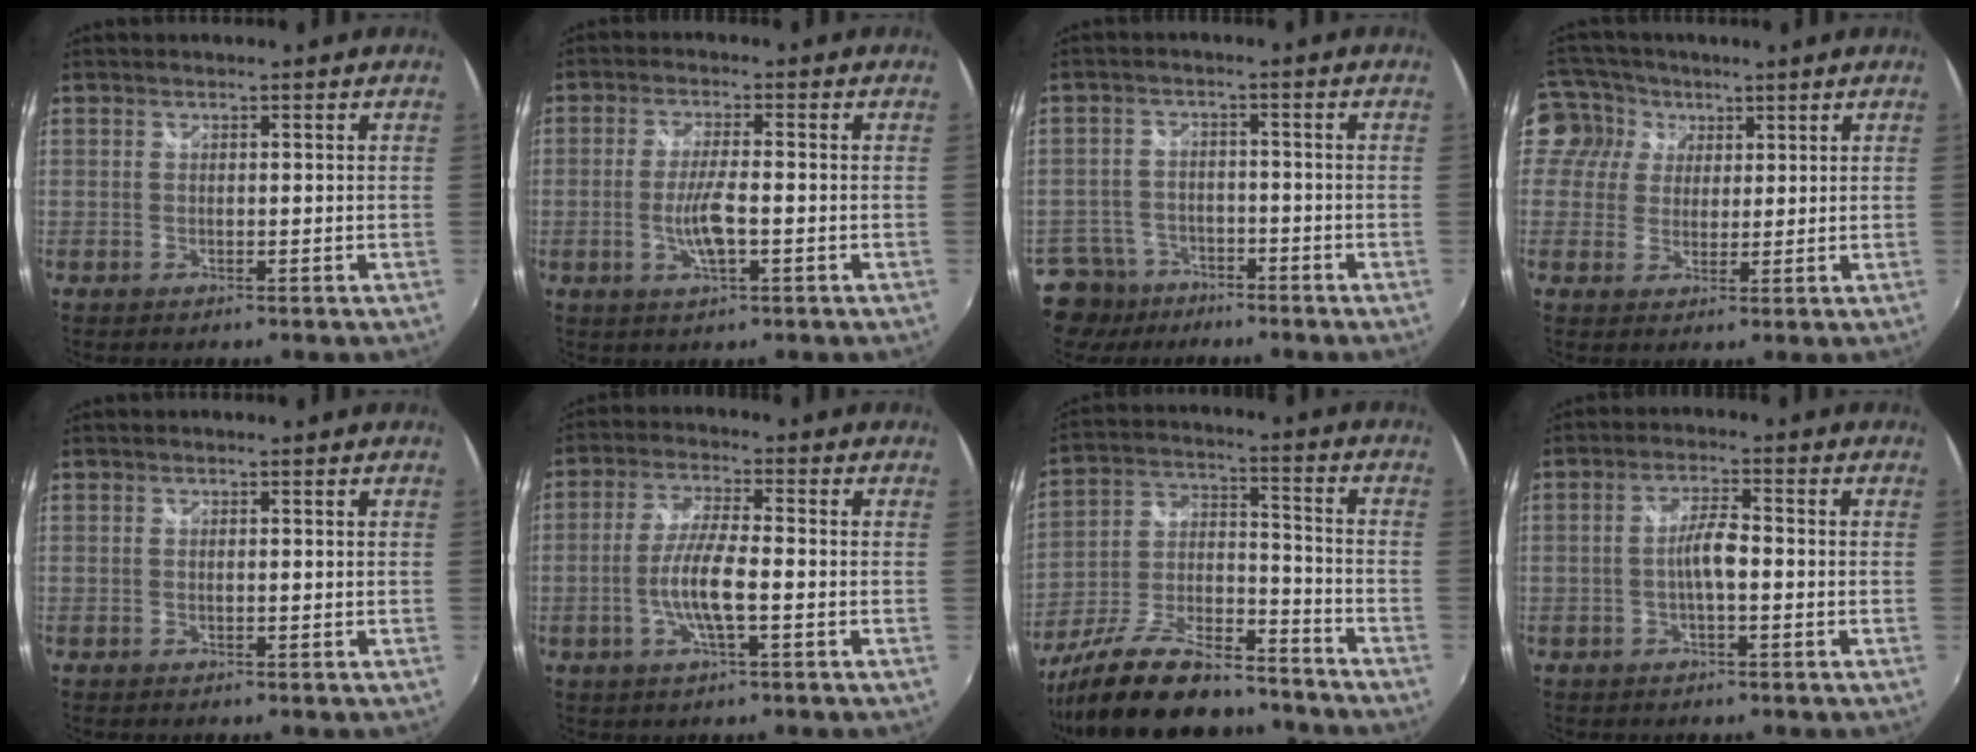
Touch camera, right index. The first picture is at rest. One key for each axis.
{"total": 5.7, "fx": -1.5, "fy": 1.1, "fz": 5.4, "tx": -0.107, "ty": -0.006, "tz": -0.028}
{"total": 7.6, "fx": -5.1, "fy": 5.6, "fz": 0.9, "tx": -0.044, "ty": 0.015, "tz": -0.087}
{"total": 9.7, "fx": 3.7, "fy": 8.6, "fz": 2.4, "tx": -0.073, "ty": 0.029, "tz": 0.059}
{"total": 0.0}
{"total": 7.3, "fx": -2.0, "fy": 1.0, "fz": 7.0, "tx": -0.141, "ty": -0.002, "tz": -0.040}
{"total": 22.9, "fx": -18.0, "fy": 7.7, "fz": 11.9, "tx": -0.231, "ty": -0.006, "tz": -0.286}
{"total": 3.9, "fx": -1.0, "fy": 0.8, "fz": 3.7, "tx": -0.071, "ty": 0.008, "tz": -0.019}